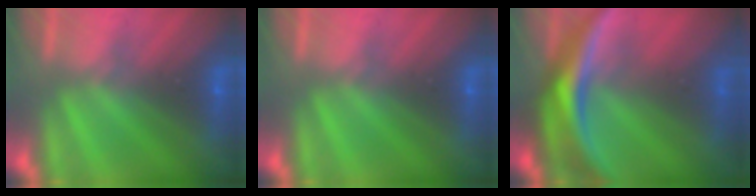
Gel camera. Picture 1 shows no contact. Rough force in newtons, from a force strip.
{"total": 0.0}
{"total": 9.3}